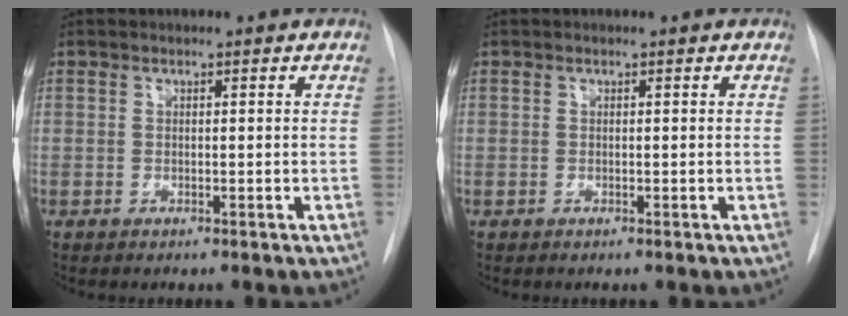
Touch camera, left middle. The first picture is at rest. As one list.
[{"total": 0.0}]